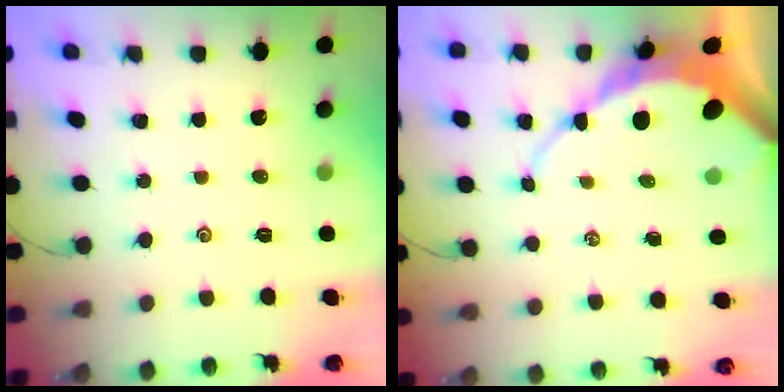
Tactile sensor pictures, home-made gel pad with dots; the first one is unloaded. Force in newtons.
{"total": 11.1, "press": 11.0, "slide": 1.1}